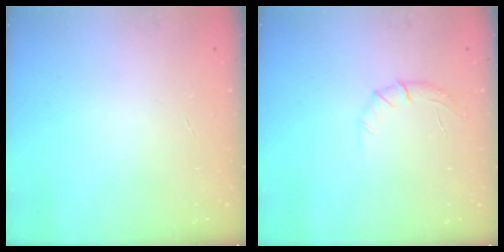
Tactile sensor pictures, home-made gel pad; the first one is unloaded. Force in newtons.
{"total": 5.7, "press": 5.5, "slide": 1.7}